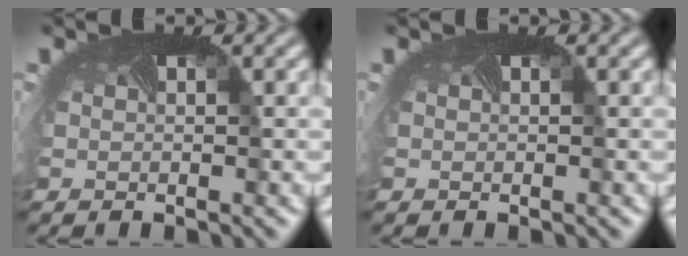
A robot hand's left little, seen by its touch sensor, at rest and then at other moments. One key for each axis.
{"total": 0.0}